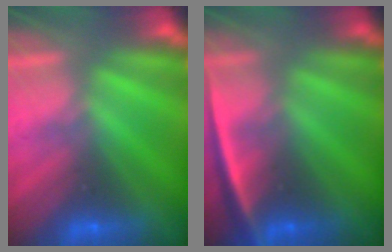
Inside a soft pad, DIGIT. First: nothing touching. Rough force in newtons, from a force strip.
{"total": 2.3}